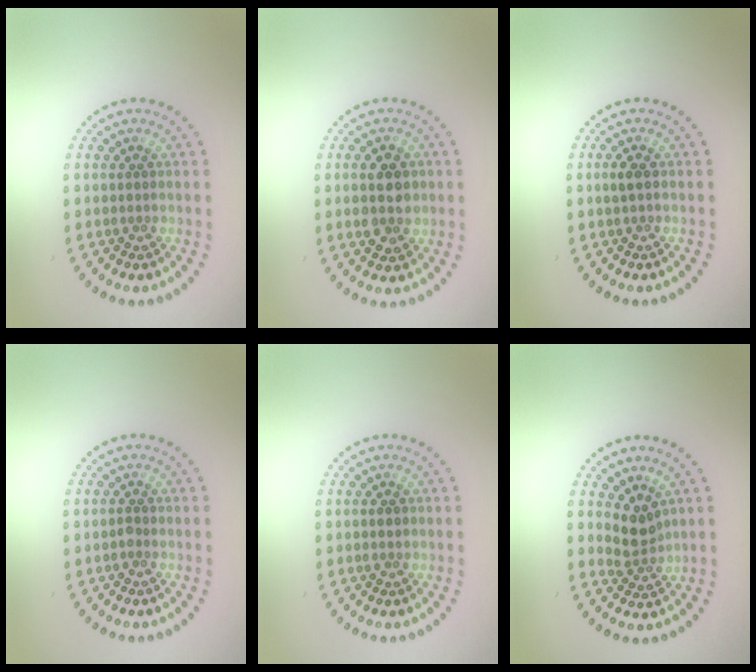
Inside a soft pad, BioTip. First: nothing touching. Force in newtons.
{"total": 3.8, "press": 3.8, "slide": 0.2}
{"total": 1.2, "press": 1.2, "slide": 0.1}
{"total": 0.6, "press": 0.4, "slide": 0.4}
{"total": 0.9, "press": 0.8, "slide": 0.2}
{"total": 2.3, "press": 1.8, "slide": 1.5}